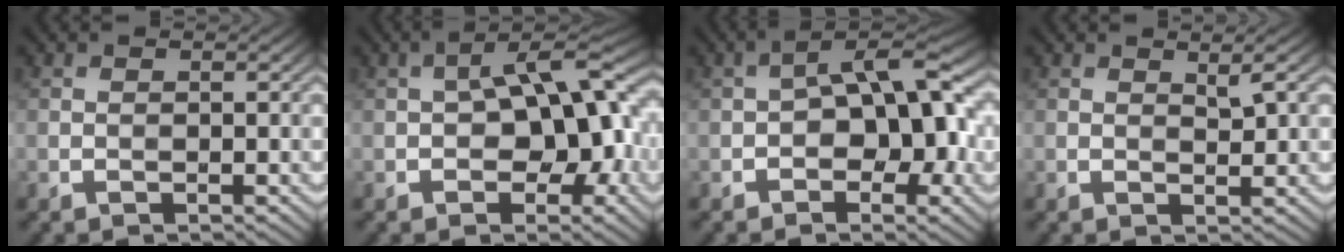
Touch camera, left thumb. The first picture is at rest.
{"total": 12.4, "force": [-0.6, 6.7, 10.4], "torque": [-0.128, 0.015, -0.018]}
{"total": 8.8, "force": [-1.2, 5.1, 7.1], "torque": [-0.080, 0.019, -0.032]}
{"total": 1.8, "force": [1.1, 0.3, 1.4], "torque": [-0.026, -0.001, 0.020]}